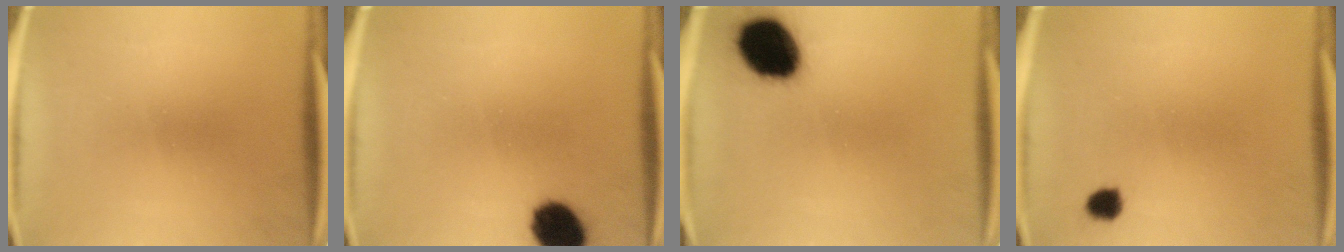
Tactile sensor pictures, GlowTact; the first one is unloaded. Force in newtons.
{"total": 9.8}
{"total": 16.0}
{"total": 2.4}